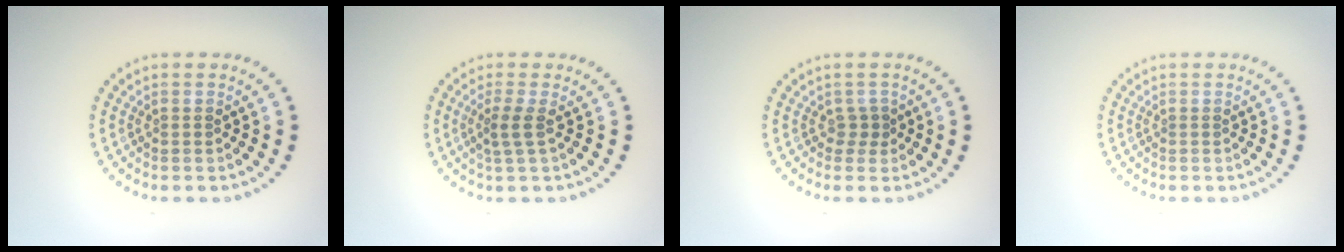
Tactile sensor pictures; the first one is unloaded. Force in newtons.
{"total": 1.9, "press": 1.5, "slide": 1.3}
{"total": 1.1, "press": 0.7, "slide": 0.8}
{"total": 0.0}